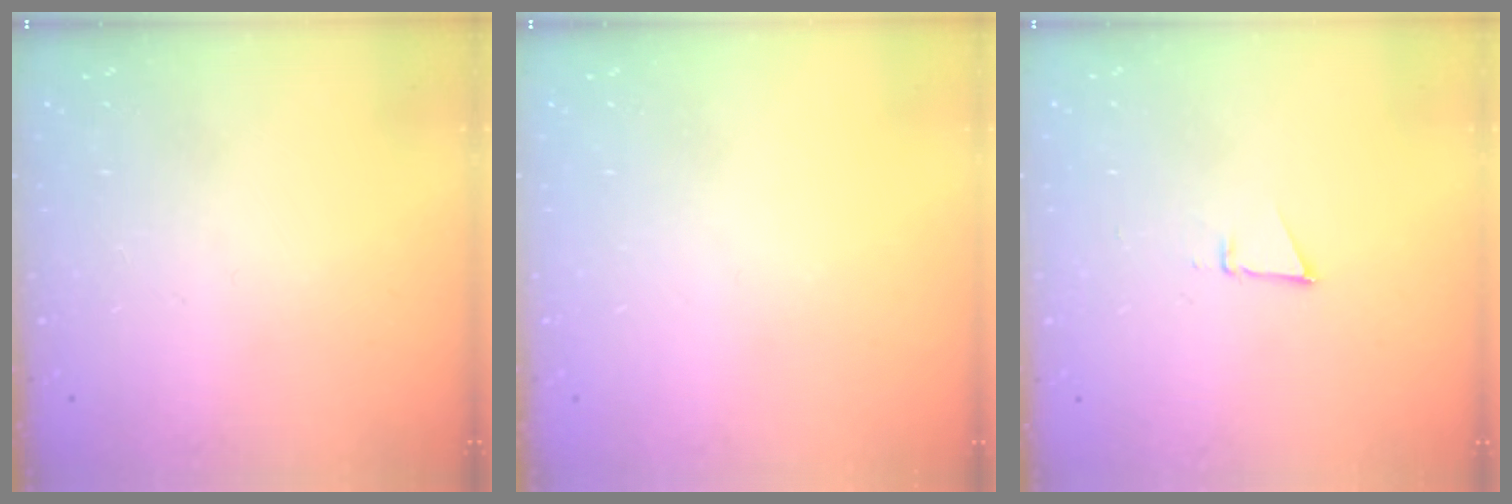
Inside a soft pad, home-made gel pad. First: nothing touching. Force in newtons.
{"total": 0.0}
{"total": 3.0, "press": 2.9, "slide": 0.8}